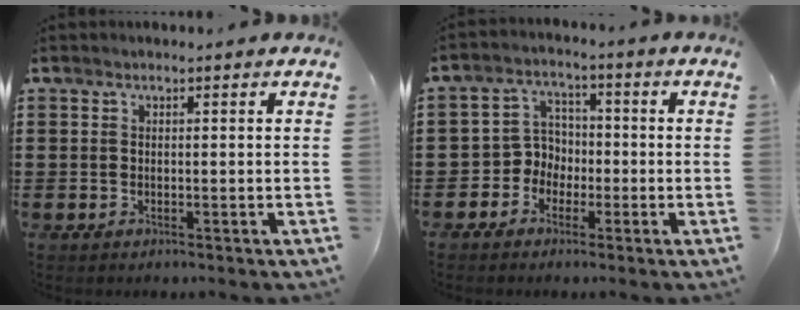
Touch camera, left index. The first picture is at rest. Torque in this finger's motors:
{"motor_torque": [-0.04, 0.31, 0.00, -0.01]}